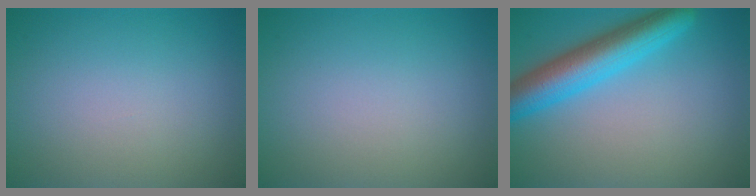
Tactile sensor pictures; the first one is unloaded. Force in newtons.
{"total": 0.0}
{"total": 6.4, "press": 6.4, "slide": 0.3}